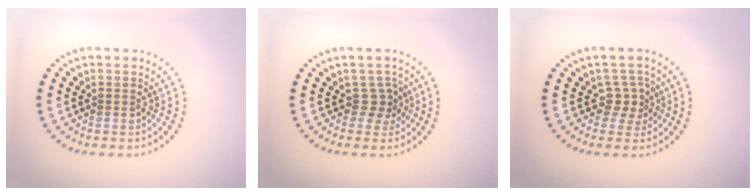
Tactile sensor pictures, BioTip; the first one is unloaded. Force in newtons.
{"total": 1.9, "press": 1.3, "slide": 1.4}
{"total": 2.1, "press": 1.5, "slide": 1.5}